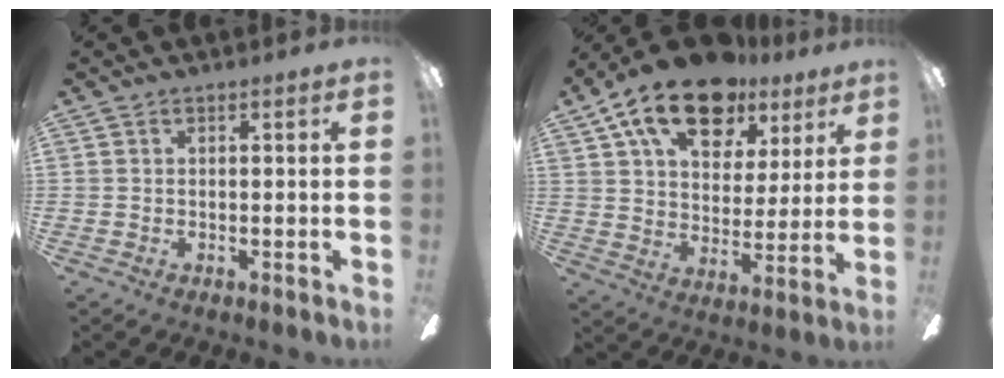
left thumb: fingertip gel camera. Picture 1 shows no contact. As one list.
[{"total": 18.1, "force": [11.7, 9.9, 9.7], "torque": [-0.161, -0.056, 0.207]}]